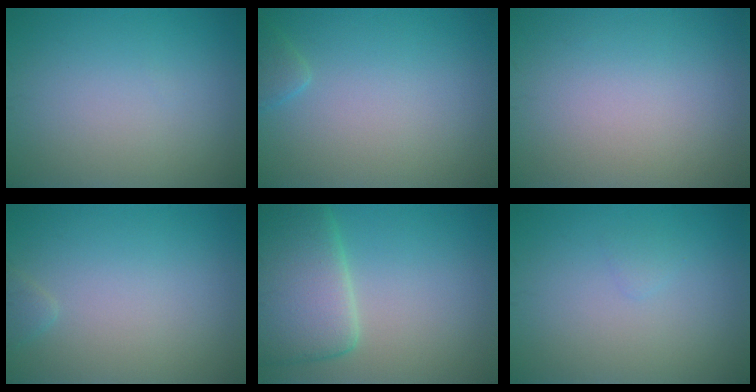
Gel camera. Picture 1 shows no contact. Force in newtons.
{"total": 1.1, "press": 1.1, "slide": 0.1}
{"total": 0.0}
{"total": 0.8, "press": 0.8, "slide": 0.1}
{"total": 7.1, "press": 7.1, "slide": 0.7}
{"total": 0.5, "press": 0.5, "slide": 0.1}